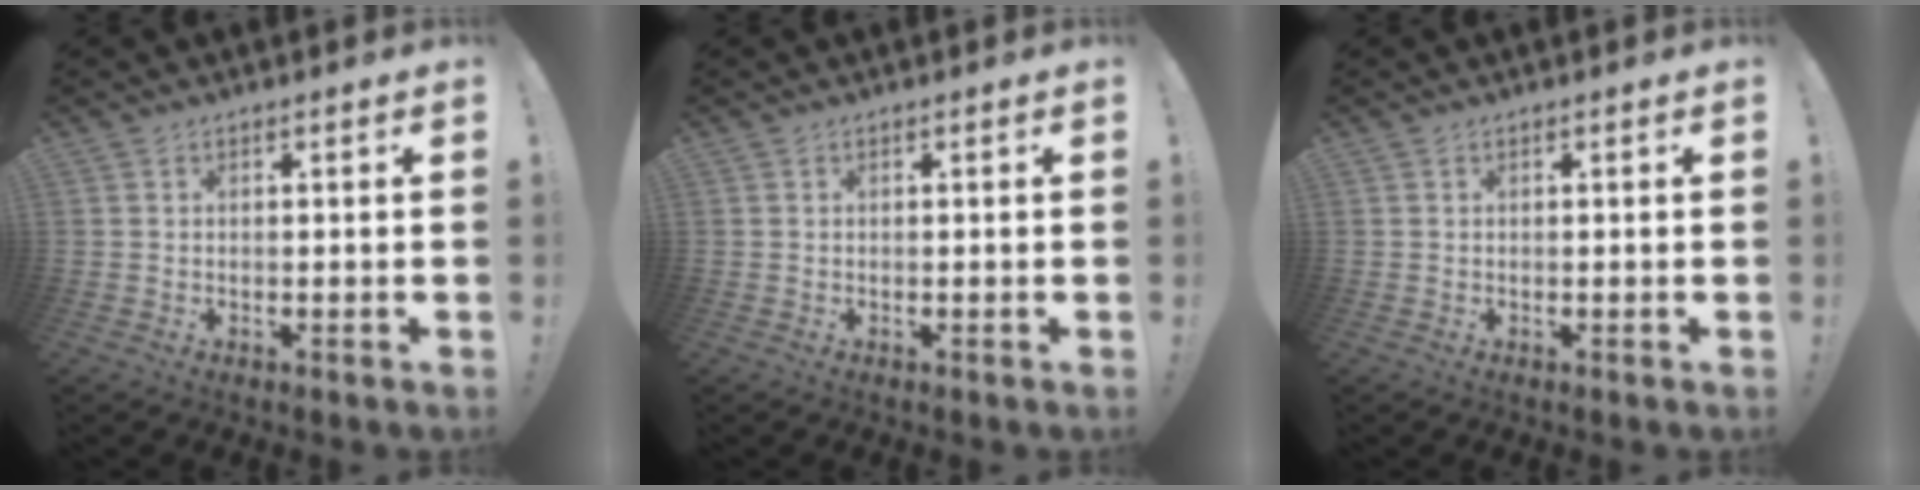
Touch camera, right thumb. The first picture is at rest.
{"total": 0.0}
{"total": 0.0}